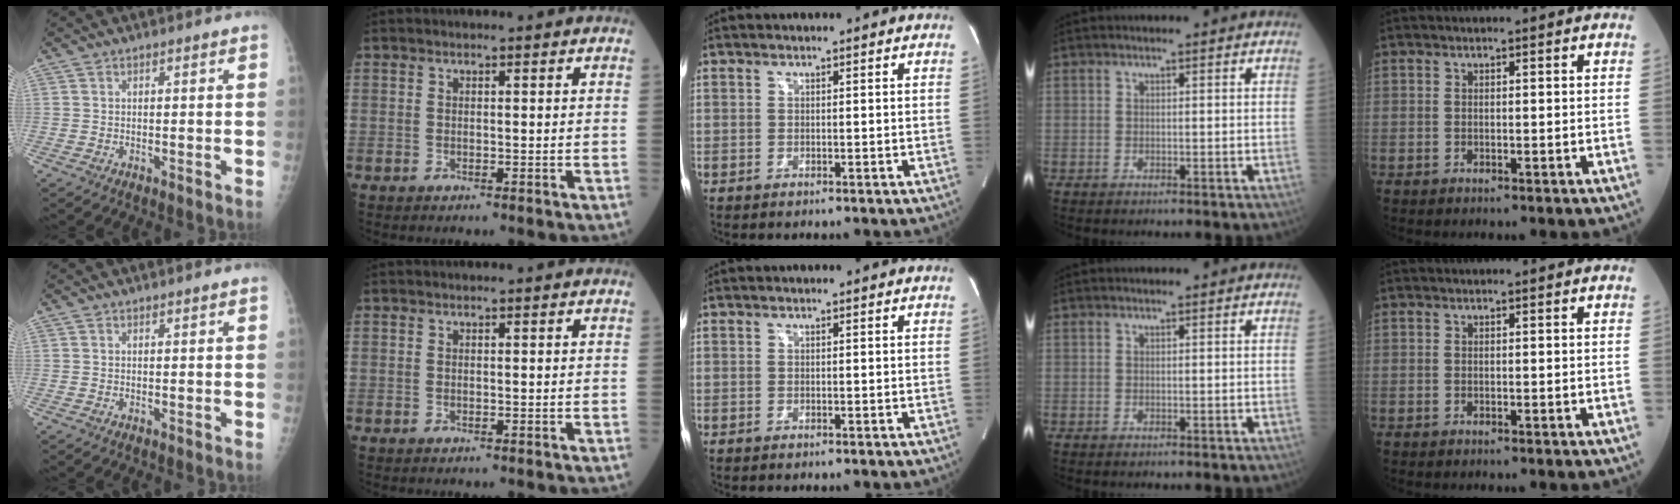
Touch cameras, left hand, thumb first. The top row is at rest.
{}